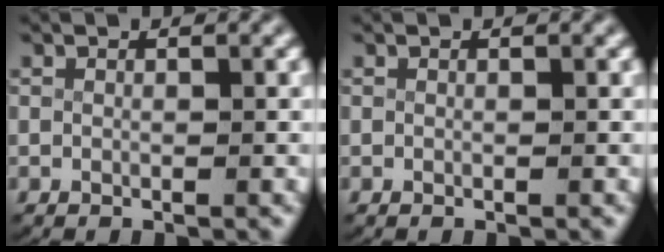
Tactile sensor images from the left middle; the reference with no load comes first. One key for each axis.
{"total": 0.0}